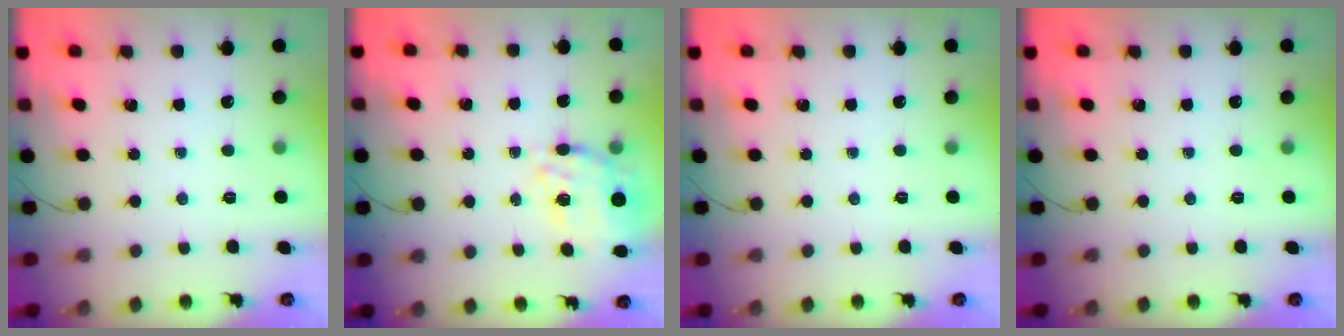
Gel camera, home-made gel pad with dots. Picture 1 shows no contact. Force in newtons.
{"total": 10.2, "press": 9.4, "slide": 3.9}
{"total": 0.0}
{"total": 0.0}